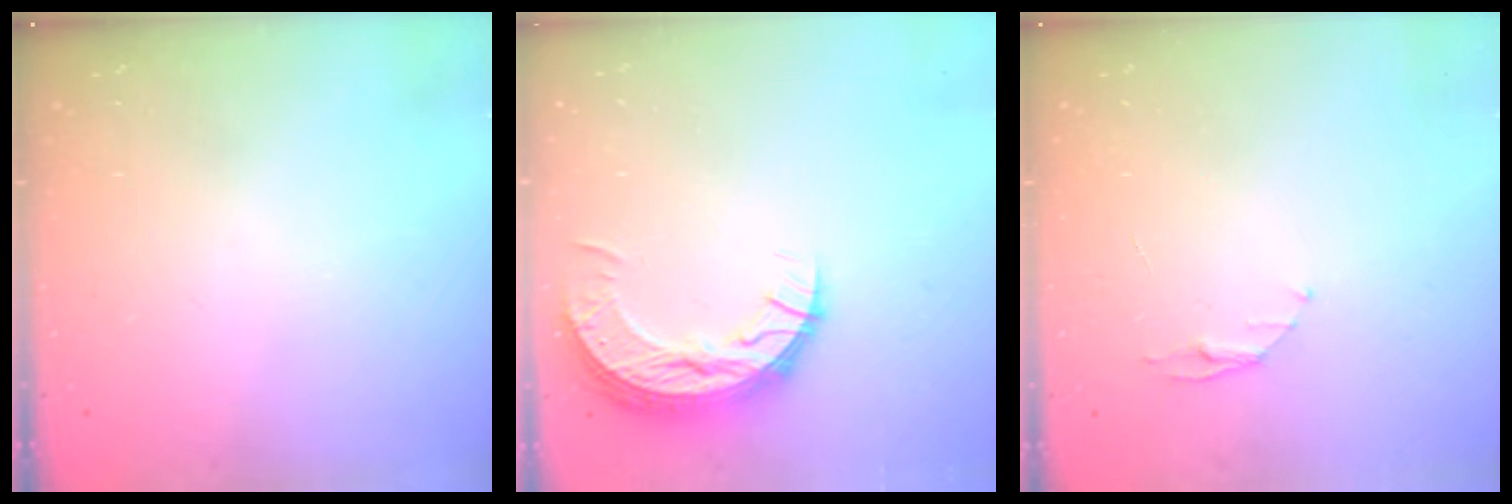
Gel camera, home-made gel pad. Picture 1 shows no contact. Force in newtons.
{"total": 9.9, "press": 9.9, "slide": 0.7}
{"total": 4.4, "press": 4.4, "slide": 0.5}